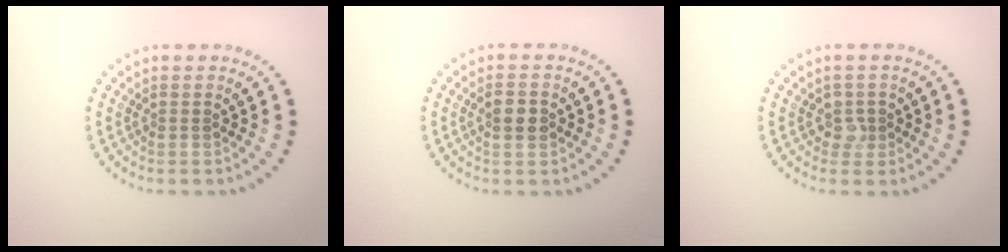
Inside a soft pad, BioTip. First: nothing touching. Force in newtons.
{"total": 1.9, "press": 1.9, "slide": 0.1}
{"total": 1.6, "press": 1.3, "slide": 0.9}